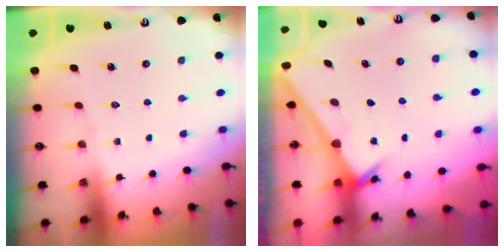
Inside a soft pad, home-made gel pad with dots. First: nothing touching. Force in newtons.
{"total": 2.6, "press": 2.6, "slide": 0.2}